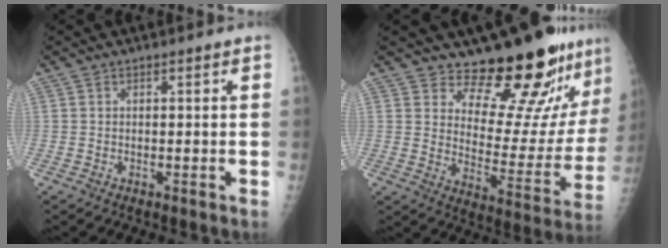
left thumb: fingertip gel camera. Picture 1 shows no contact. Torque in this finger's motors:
{"motor_torque": [0.56, 0.51, -0.12, -0.56, 0.06]}